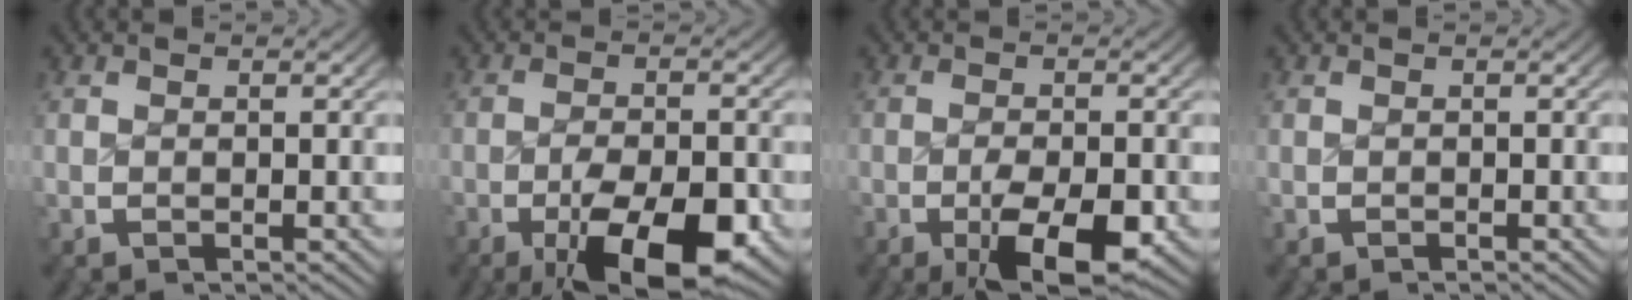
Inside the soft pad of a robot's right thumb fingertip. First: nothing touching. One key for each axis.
{"total": 10.6, "fx": -4.8, "fy": 5.4, "fz": 7.8, "tx": -0.146, "ty": -0.041, "tz": -0.067}
{"total": 7.4, "fx": -3.2, "fy": 3.7, "fz": 5.5, "tx": -0.108, "ty": -0.025, "tz": -0.051}
{"total": 0.0}